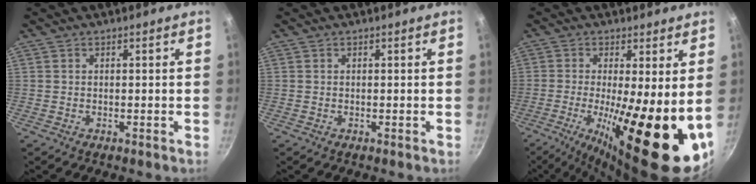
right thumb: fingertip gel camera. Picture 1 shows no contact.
{"total": 0.0}
{"total": 19.3, "force": [-2.9, 5.0, 18.5], "torque": [-0.272, -0.023, -0.041]}